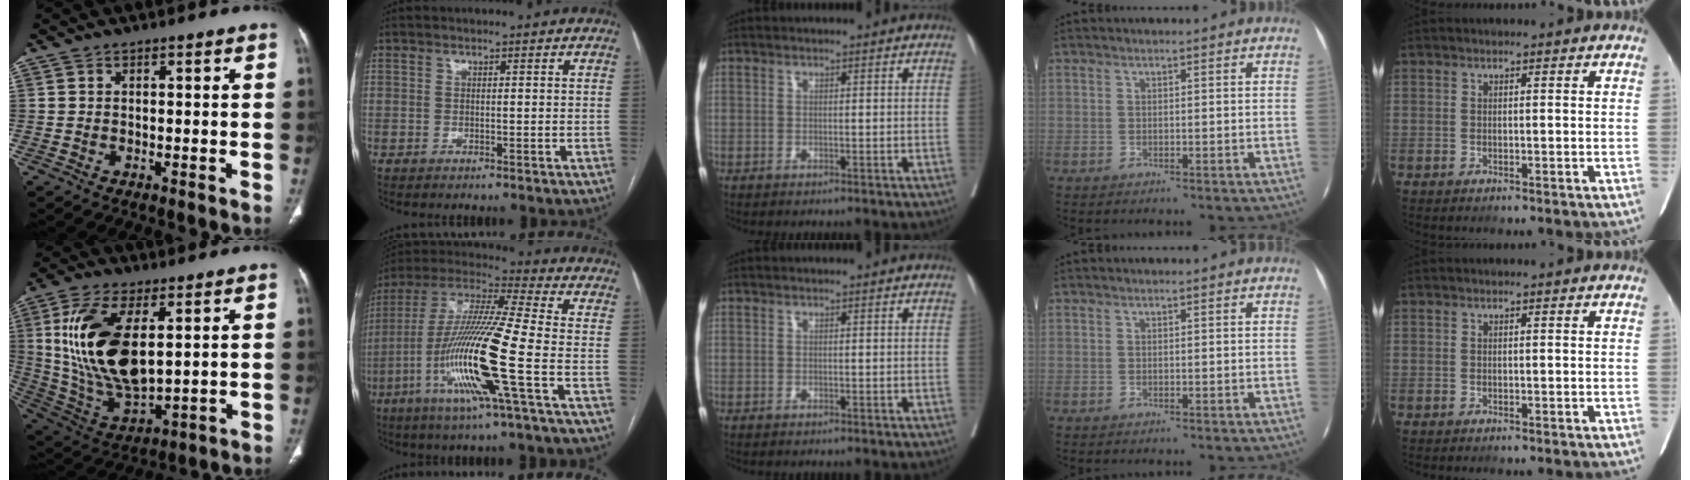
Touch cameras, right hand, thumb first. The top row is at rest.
{"thumb": {"total": 20.0, "force": [4.5, 9.6, 17.0], "torque": [-0.336, -0.024, 0.097]}, "index": {"total": 18.5, "force": [-5.8, -0.4, 17.6], "torque": [-0.360, -0.017, -0.119]}}